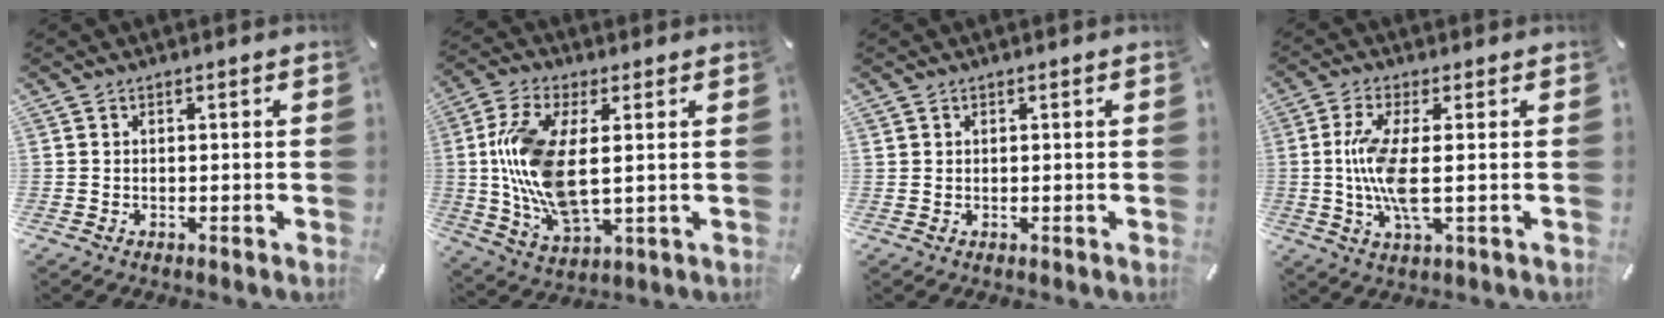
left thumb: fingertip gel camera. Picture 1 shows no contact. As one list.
[{"total": 14.9, "force": [1.6, 6.9, 13.1], "torque": [-0.290, -0.015, 0.030]}, {"total": 0.5, "force": [0.3, 0.4, 0.1], "torque": [-0.001, 0.000, 0.007]}, {"total": 9.9, "force": [0.0, 2.6, 9.6], "torque": [-0.203, -0.017, -0.003]}]